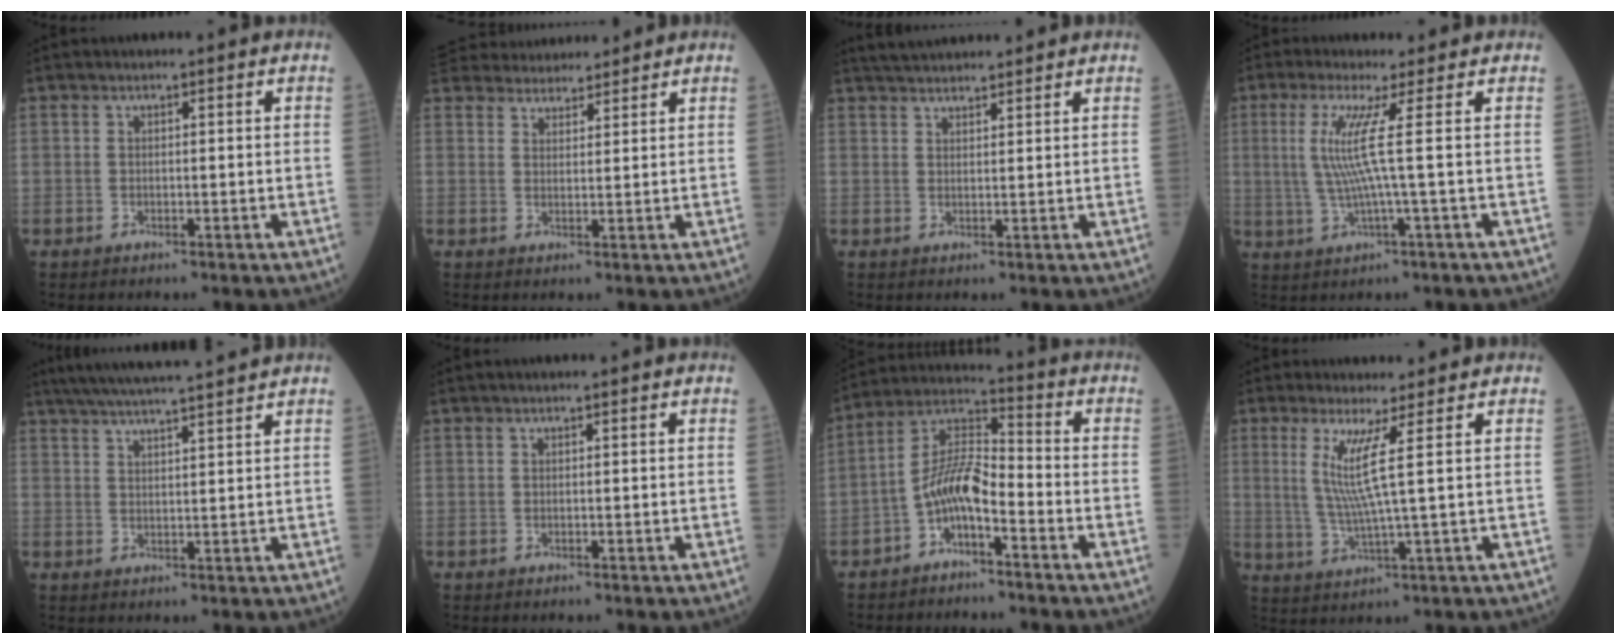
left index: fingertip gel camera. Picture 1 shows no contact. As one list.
[{"total": 9.6, "force": [9.1, 2.6, 2.0], "torque": [-0.034, 0.031, 0.145]}, {"total": 6.5, "force": [6.1, 0.8, 2.1], "torque": [-0.038, 0.034, 0.097]}, {"total": 5.7, "force": [0.7, -1.7, 5.5], "torque": [-0.125, -0.002, 0.016]}, {"total": 13.1, "force": [11.6, -0.7, 5.9], "torque": [-0.107, 0.022, 0.169]}, {"total": 1.0, "force": [0.8, -0.2, 0.5], "torque": [-0.009, 0.012, 0.018]}, {"total": 7.4, "force": [-3.7, 2.2, 6.0], "torque": [-0.126, 0.020, -0.074]}, {"total": 5.6, "force": [1.6, -1.4, 5.1], "torque": [-0.106, -0.014, 0.038]}]